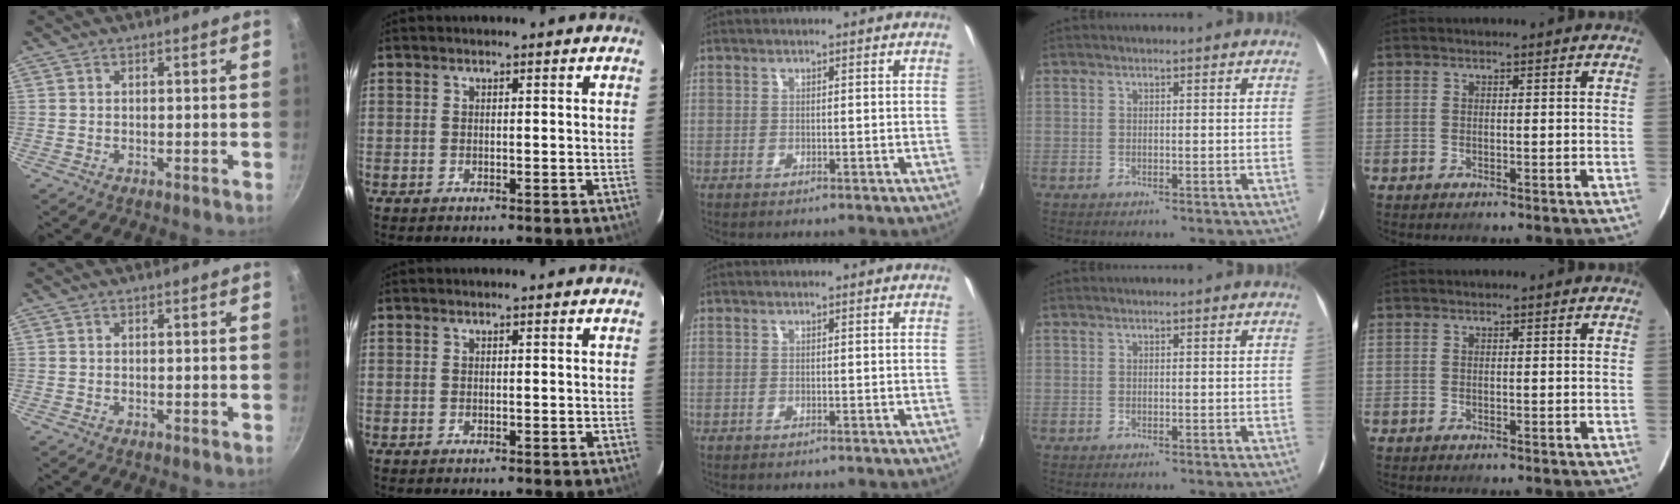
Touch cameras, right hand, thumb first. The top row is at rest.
{}